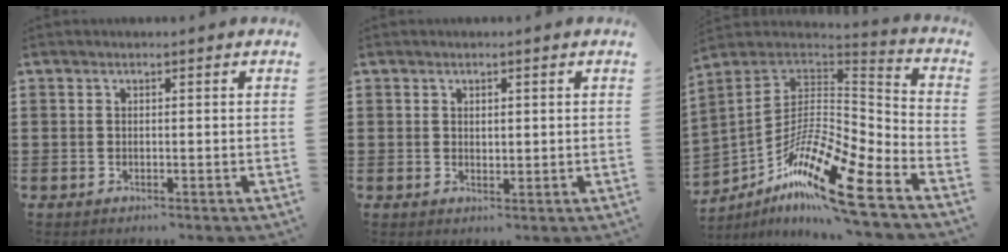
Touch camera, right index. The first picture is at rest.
{"total": 0.9, "force": [0.6, 0.6, 0.4], "torque": [-0.009, 0.005, 0.010]}
{"total": 16.7, "force": [-11.3, 3.3, 11.9], "torque": [-0.228, 0.016, -0.210]}